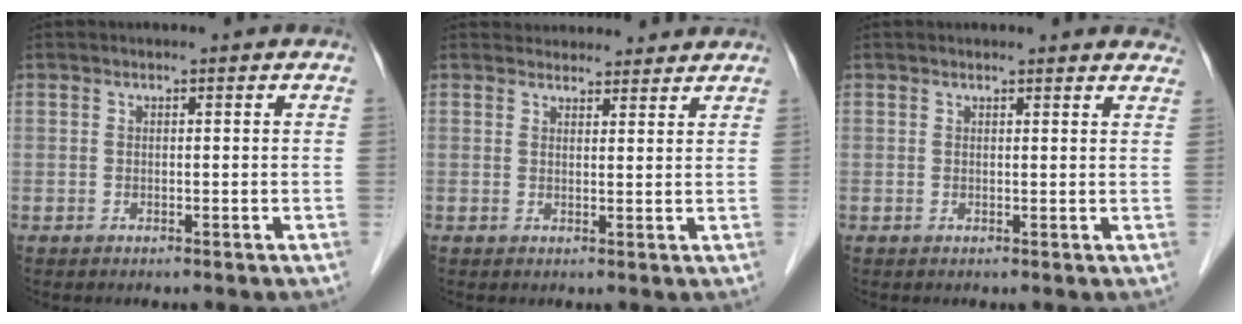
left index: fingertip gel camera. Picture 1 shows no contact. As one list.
[{"total": 6.6, "force": [6.3, 1.9, 0.7], "torque": [0.004, 0.016, 0.071]}, {"total": 5.0, "force": [4.9, 1.0, 0.6], "torque": [0.007, -0.005, 0.031]}]